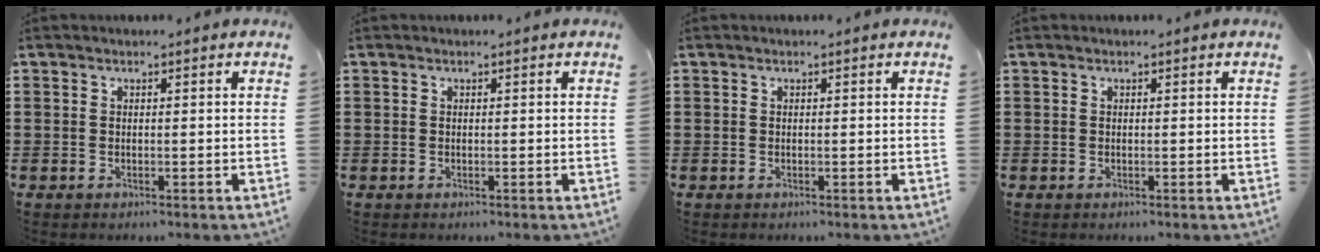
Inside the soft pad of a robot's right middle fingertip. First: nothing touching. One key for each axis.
{"total": 0.0}
{"total": 0.0}
{"total": 0.0}